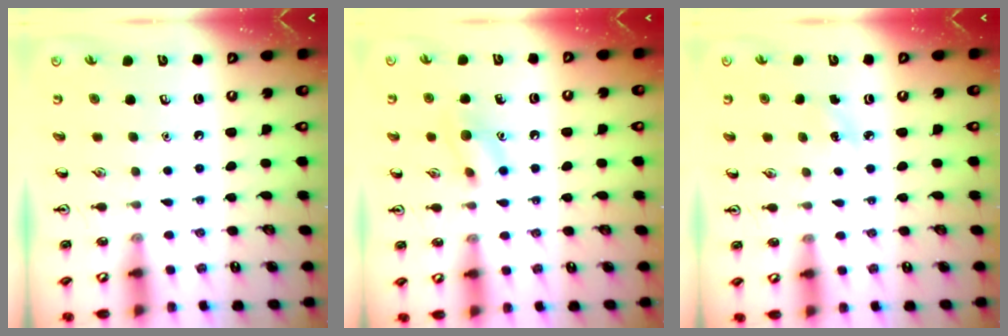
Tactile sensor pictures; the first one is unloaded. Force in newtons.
{"total": 8.6, "press": 8.5, "slide": 1.0}
{"total": 2.8, "press": 2.6, "slide": 1.0}